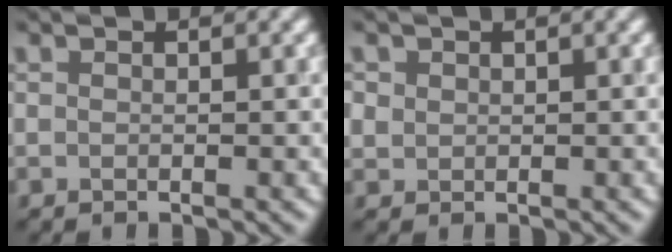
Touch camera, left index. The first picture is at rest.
{"total": 1.1, "force": [0.4, 1.0, 0.2], "torque": [-0.001, -0.002, 0.009]}